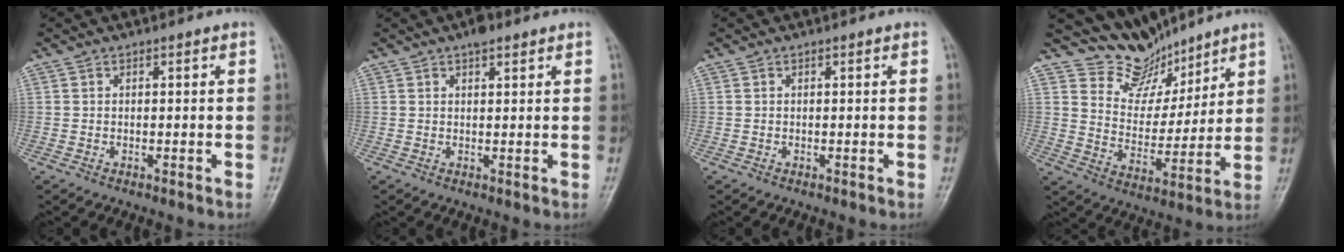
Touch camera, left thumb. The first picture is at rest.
{"total": 2.8, "force": [1.9, 1.1, 1.7], "torque": [-0.016, -0.006, 0.026]}
{"total": 0.0}
{"total": 10.3, "force": [9.2, 4.6, 0.3], "torque": [0.031, -0.069, 0.181]}